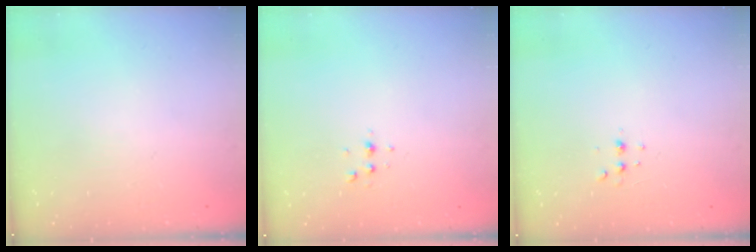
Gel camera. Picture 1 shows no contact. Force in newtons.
{"total": 3.6, "press": 3.1, "slide": 1.7}
{"total": 3.1, "press": 3.0, "slide": 0.6}